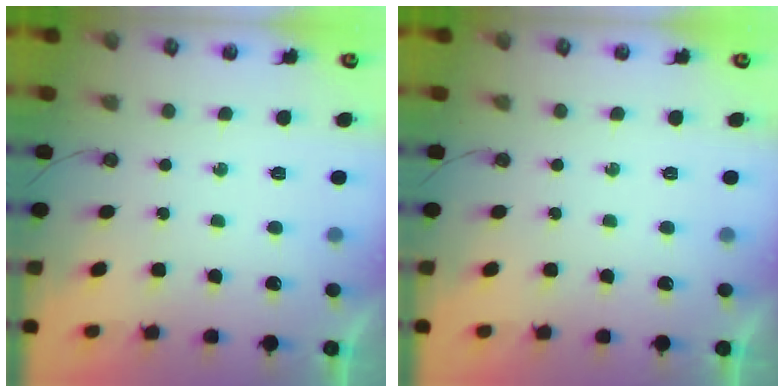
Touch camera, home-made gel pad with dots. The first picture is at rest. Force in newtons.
{"total": 0.0}